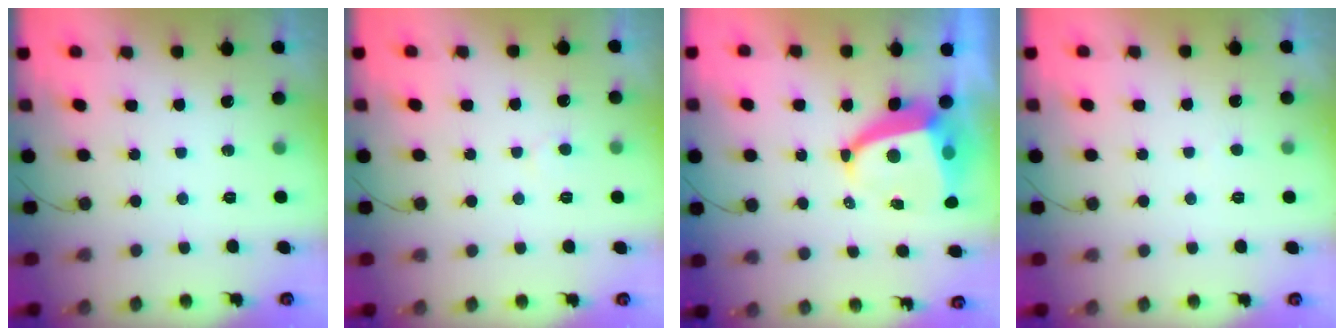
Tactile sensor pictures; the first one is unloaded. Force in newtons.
{"total": 3.9, "press": 3.9, "slide": 0.3}
{"total": 9.1, "press": 9.0, "slide": 1.3}
{"total": 1.4, "press": 1.4, "slide": 0.2}